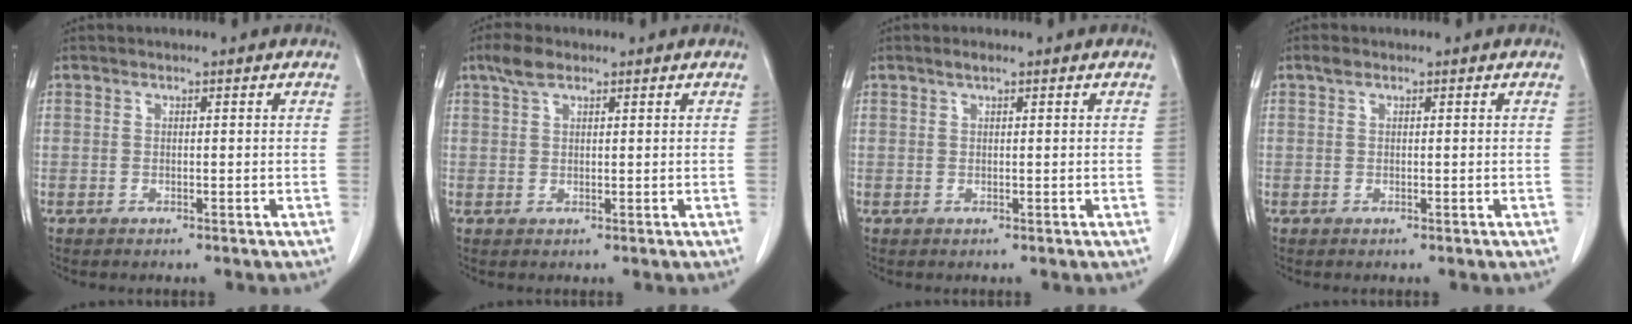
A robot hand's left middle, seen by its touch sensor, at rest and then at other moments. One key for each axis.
{"total": 2.9, "fx": 2.0, "fy": 1.2, "fz": 1.7, "tx": -0.040, "ty": 0.010, "tz": 0.040}
{"total": 1.0, "fx": 0.7, "fy": 0.2, "fz": 0.6, "tx": -0.016, "ty": 0.004, "tz": 0.015}
{"total": 0.8, "fx": 0.6, "fy": 0.5, "fz": 0.4, "tx": -0.009, "ty": 0.009, "tz": 0.010}